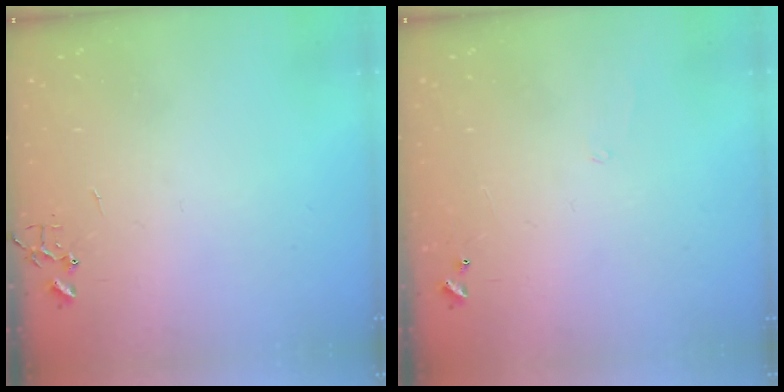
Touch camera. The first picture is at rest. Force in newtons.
{"total": 5.6, "press": 5.6, "slide": 0.4}